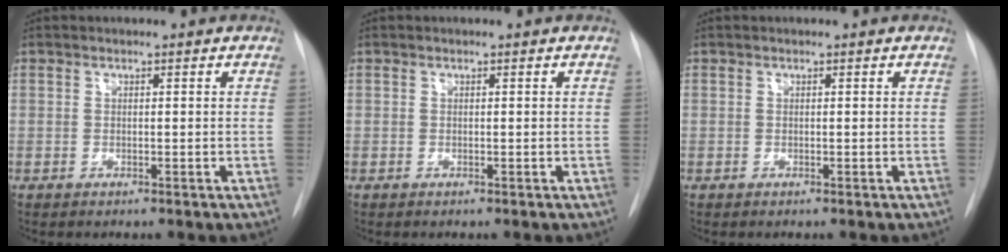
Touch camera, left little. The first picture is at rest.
{"total": 0.0}
{"total": 0.0}